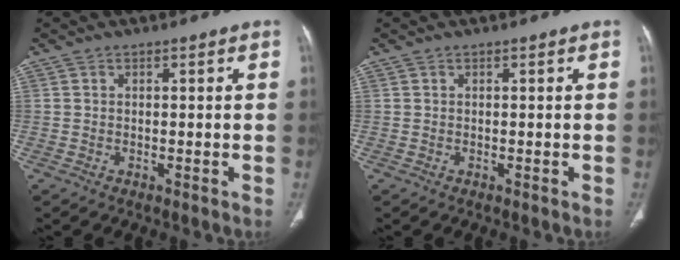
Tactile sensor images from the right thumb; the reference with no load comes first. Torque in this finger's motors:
{"motor_torque": [1.22, 3.75, -0.10, 0.52, -0.11]}